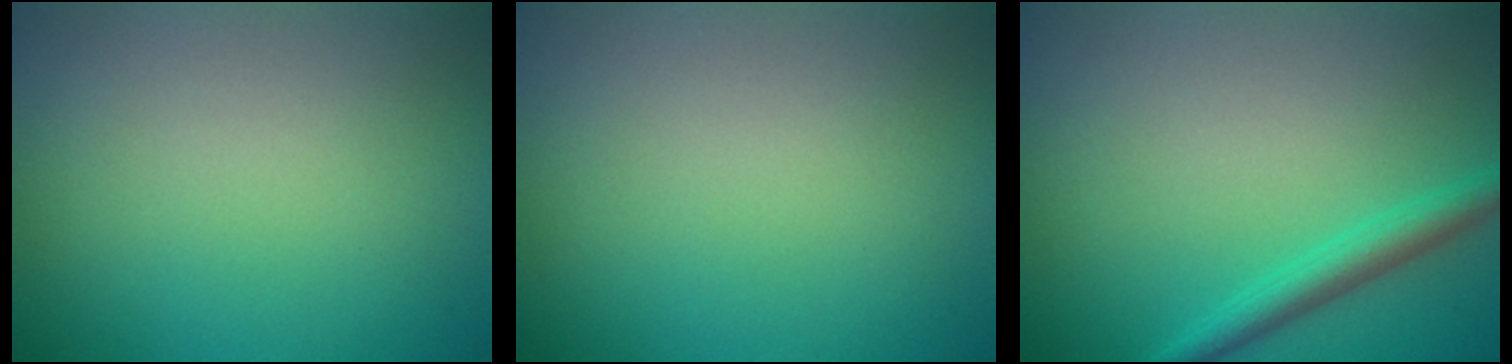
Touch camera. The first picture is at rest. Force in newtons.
{"total": 0.0}
{"total": 2.5, "press": 2.5, "slide": 0.1}